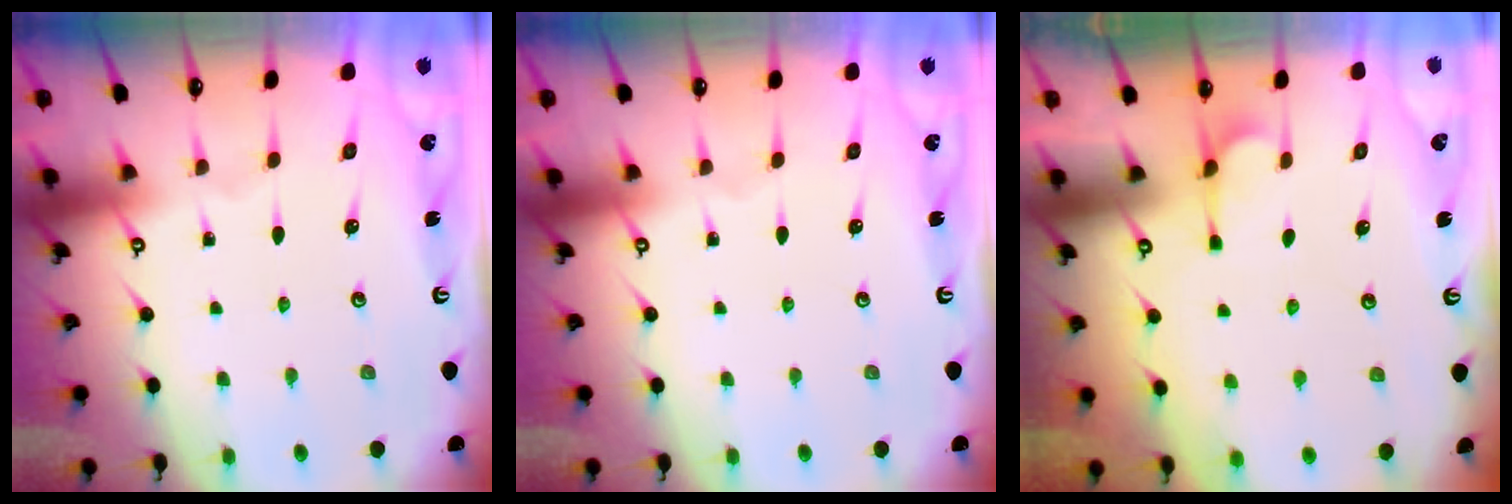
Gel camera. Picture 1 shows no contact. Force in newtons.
{"total": 0.0}
{"total": 2.5, "press": 2.1, "slide": 1.2}